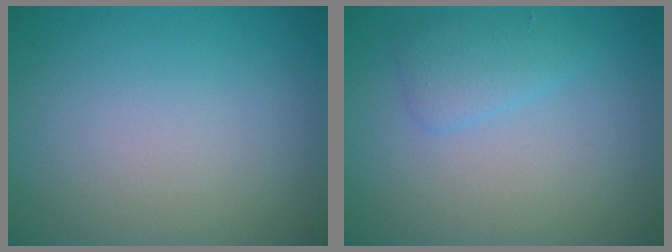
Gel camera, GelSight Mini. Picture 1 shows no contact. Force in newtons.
{"total": 1.9, "press": 1.9, "slide": 0.0}